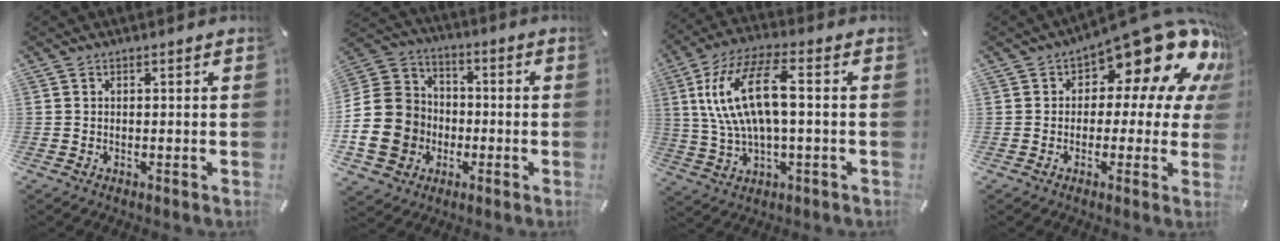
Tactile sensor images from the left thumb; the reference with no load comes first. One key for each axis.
{"total": 16.9, "fx": -3.9, "fy": 15.0, "fz": 6.8, "tx": -0.149, "ty": 0.026, "tz": -0.068}
{"total": 16.2, "fx": 2.6, "fy": 6.9, "fz": 14.4, "tx": -0.304, "ty": 0.003, "tz": 0.040}
{"total": 17.0, "fx": 9.0, "fy": 8.2, "fz": 11.9, "tx": -0.149, "ty": -0.071, "tz": 0.147}